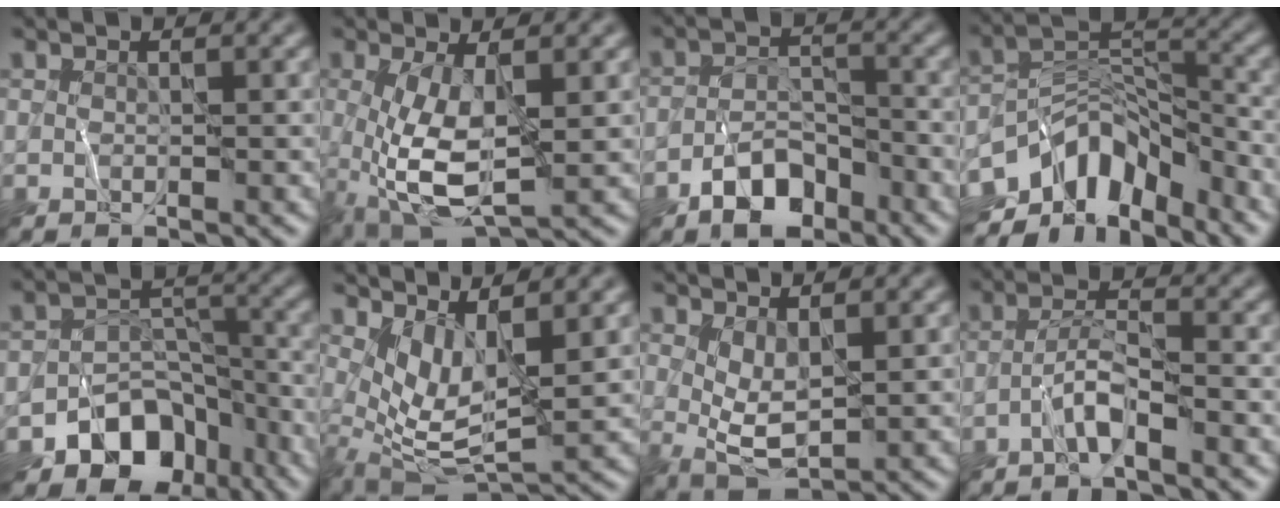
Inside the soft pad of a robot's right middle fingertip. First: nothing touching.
{"total": 7.1, "force": [-0.4, 2.8, 6.5], "torque": [-0.153, -0.014, -0.005]}
{"total": 4.6, "force": [-3.0, 2.6, 2.4], "torque": [-0.029, 0.002, -0.061]}
{"total": 9.4, "force": [-5.7, 5.2, 5.4], "torque": [-0.075, 0.006, -0.111]}
{"total": 8.8, "force": [-5.6, 6.1, 3.2], "torque": [-0.026, 0.000, -0.085]}
{"total": 4.8, "force": [2.2, 1.7, 3.9], "torque": [-0.089, -0.018, 0.047]}
{"total": 3.0, "force": [1.1, 1.1, 2.5], "torque": [-0.052, -0.010, 0.027]}
{"total": 2.4, "force": [-1.7, 0.2, 1.7], "torque": [-0.034, 0.013, -0.039]}